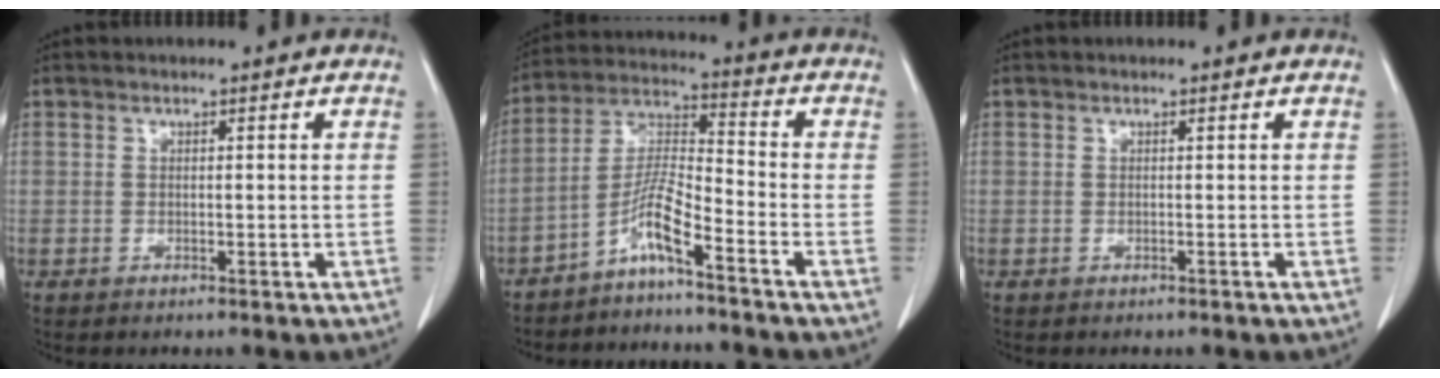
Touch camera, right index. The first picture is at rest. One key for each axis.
{"total": 6.7, "fx": -4.6, "fy": 0.1, "fz": 4.9, "tx": -0.105, "ty": 0.001, "tz": -0.096}
{"total": 0.0}